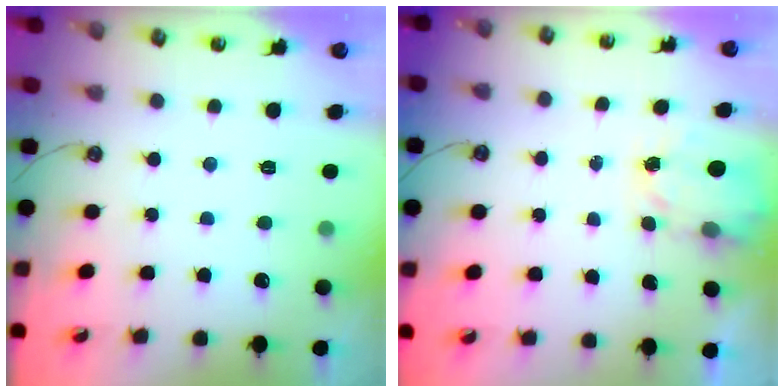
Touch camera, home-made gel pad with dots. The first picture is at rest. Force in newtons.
{"total": 2.6, "press": 2.6, "slide": 0.4}